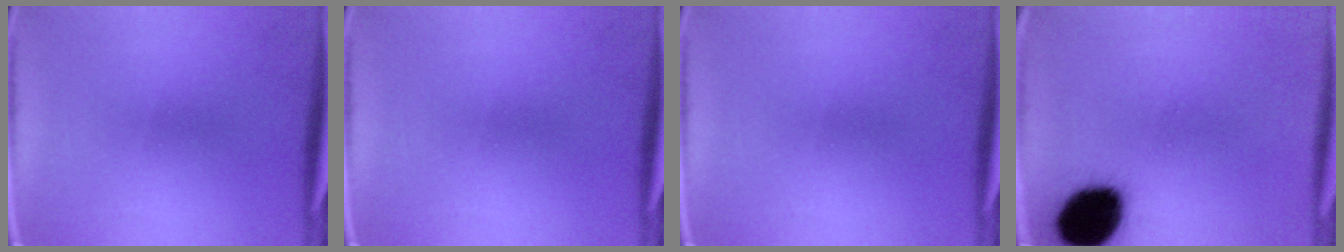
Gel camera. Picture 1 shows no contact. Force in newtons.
{"total": 0.0}
{"total": 0.0}
{"total": 16.5}